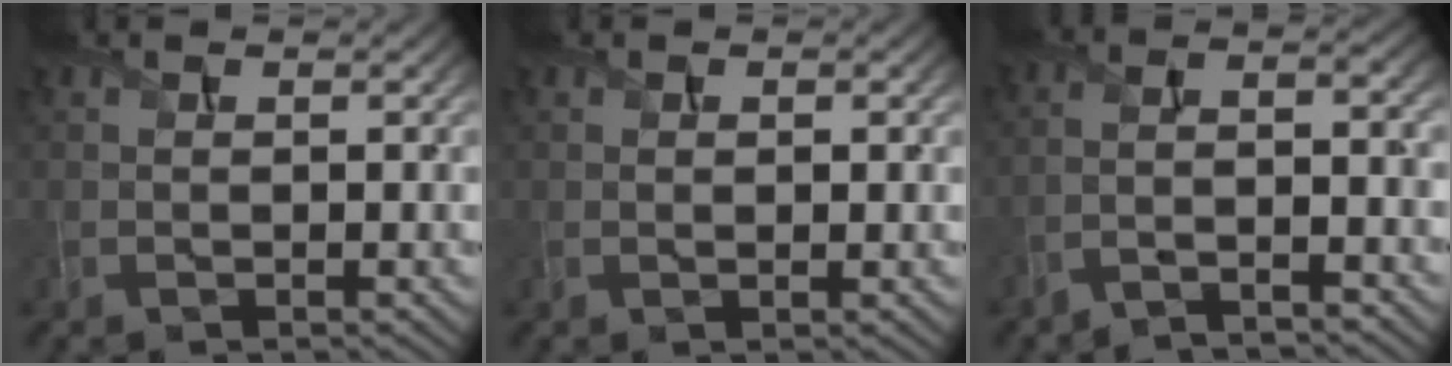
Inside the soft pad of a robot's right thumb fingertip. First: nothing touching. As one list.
[{"total": 1.1, "force": [0.1, 0.5, 0.9], "torque": [-0.015, -0.004, 0.004]}, {"total": 5.6, "force": [-4.1, 0.8, 3.8], "torque": [-0.062, 0.009, -0.081]}]